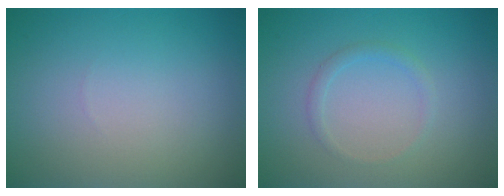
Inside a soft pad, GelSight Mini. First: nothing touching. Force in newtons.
{"total": 1.1, "press": 1.1, "slide": 0.1}